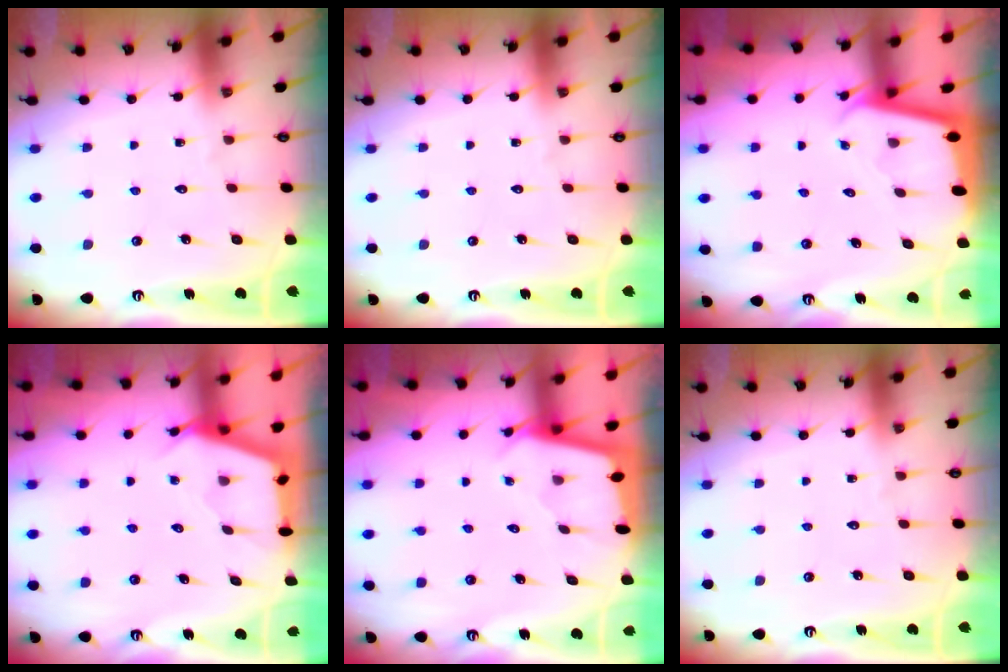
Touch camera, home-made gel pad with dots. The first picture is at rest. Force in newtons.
{"total": 0.0}
{"total": 1.9, "press": 1.9, "slide": 0.1}
{"total": 3.0, "press": 3.0, "slide": 0.4}
{"total": 1.9, "press": 1.9, "slide": 0.2}
{"total": 0.0}